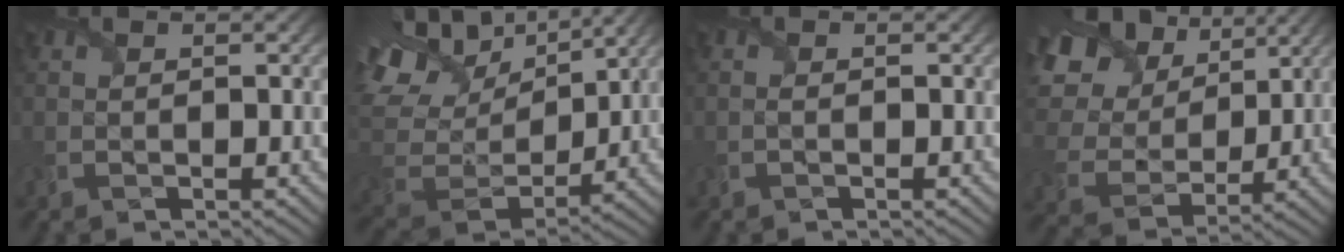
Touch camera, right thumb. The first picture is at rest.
{"total": 15.9, "force": [8.2, 9.5, 9.8], "torque": [-0.244, 0.023, 0.143]}
{"total": 0.6, "force": [-0.5, 0.1, 0.3], "torque": [-0.008, -0.001, -0.014]}
{"total": 15.8, "force": [6.5, 10.8, 9.5], "torque": [-0.254, 0.037, 0.119]}